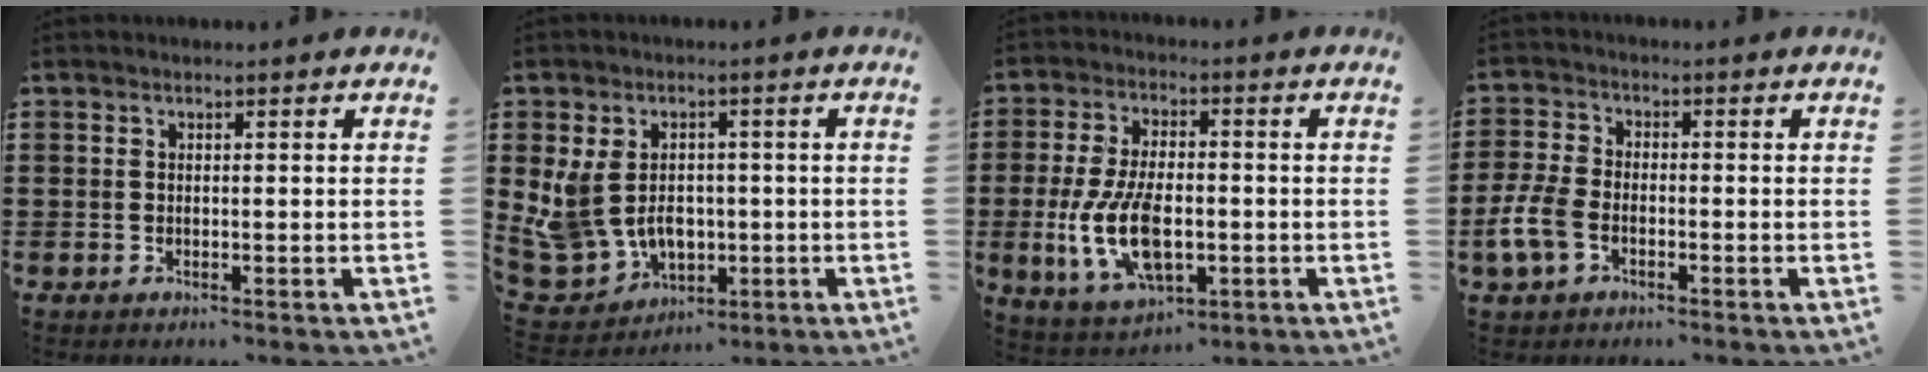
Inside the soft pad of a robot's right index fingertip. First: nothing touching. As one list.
[{"total": 8.5, "force": [0.1, 7.2, 4.6], "torque": [-0.143, 0.002, 0.003]}, {"total": 11.0, "force": [-2.2, 5.5, 9.2], "torque": [-0.217, -0.011, -0.042]}, {"total": 5.4, "force": [-2.4, 3.1, 3.7], "torque": [-0.098, -0.001, -0.051]}]